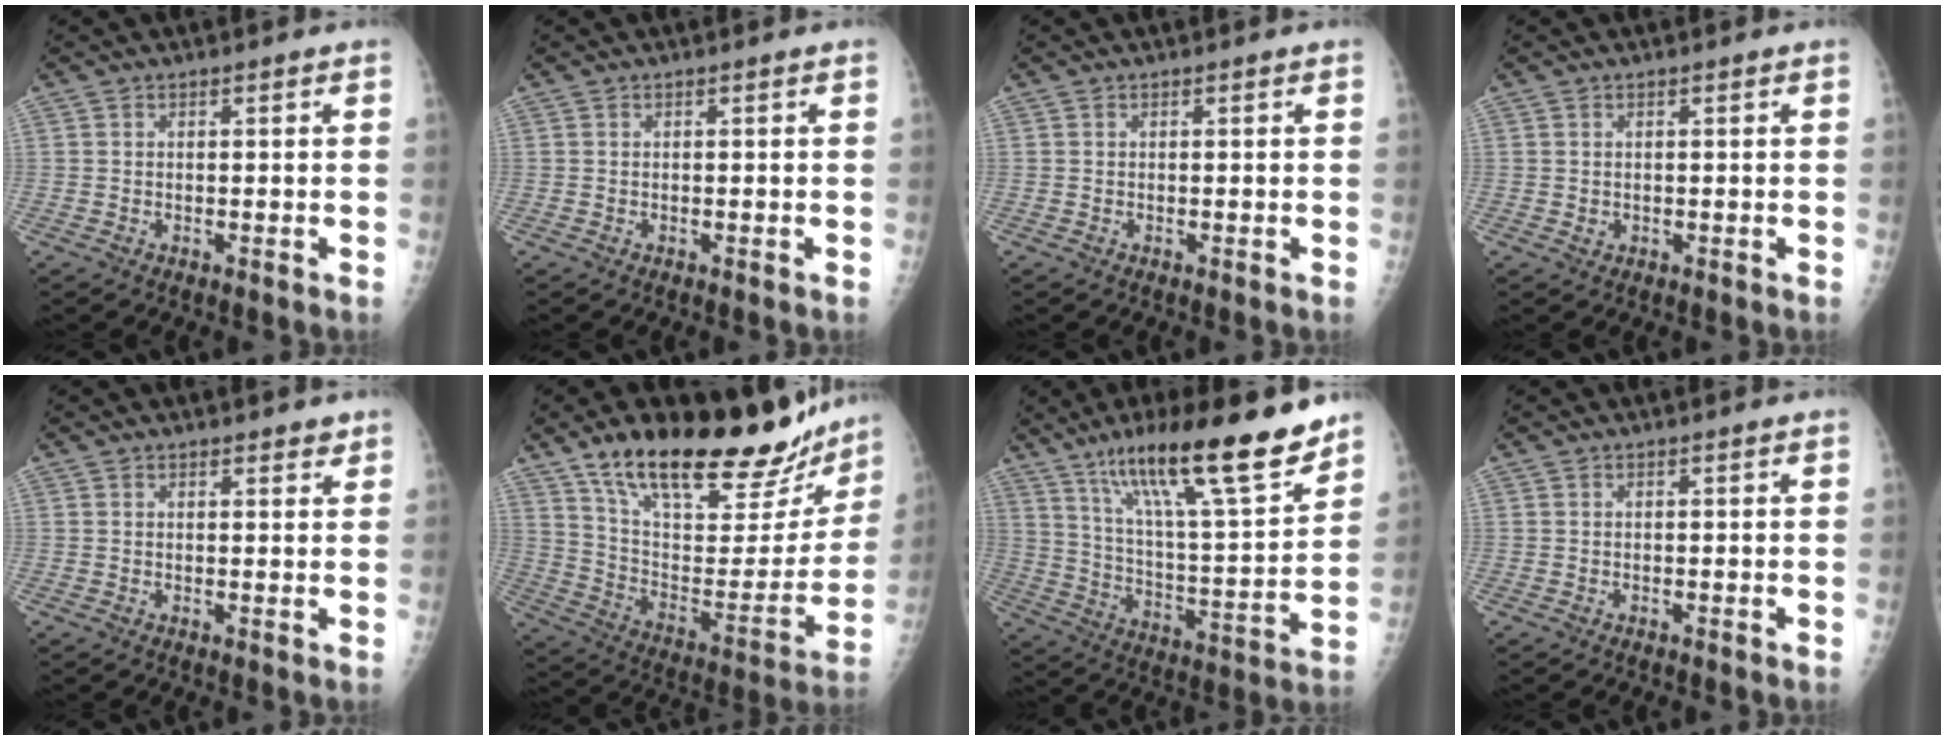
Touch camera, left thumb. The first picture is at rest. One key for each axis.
{"total": 0.0}
{"total": 0.0}
{"total": 0.8, "fx": 0.1, "fy": 0.7, "fz": 0.3, "tx": 0.001, "ty": 0.001, "tz": 0.003}
{"total": 1.9, "fx": 1.5, "fy": 0.9, "fz": 0.7, "tx": 0.006, "ty": -0.008, "tz": 0.016}
{"total": 30.3, "fx": 22.4, "fy": 10.2, "fz": 17.6, "tx": -0.236, "ty": -0.076, "tz": 0.347}
{"total": 23.7, "fx": 16.2, "fy": 4.0, "fz": 16.8, "tx": -0.256, "ty": -0.069, "tz": 0.271}
{"total": 0.0}